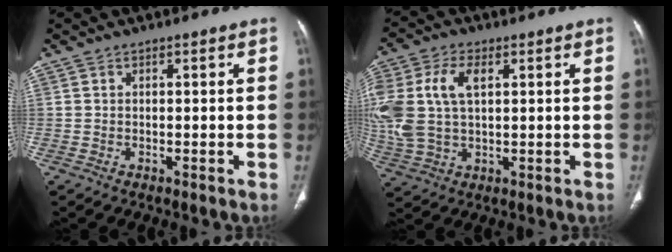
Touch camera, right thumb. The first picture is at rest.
{"total": 13.9, "force": [3.0, 8.1, 10.9], "torque": [-0.259, 0.014, 0.064]}